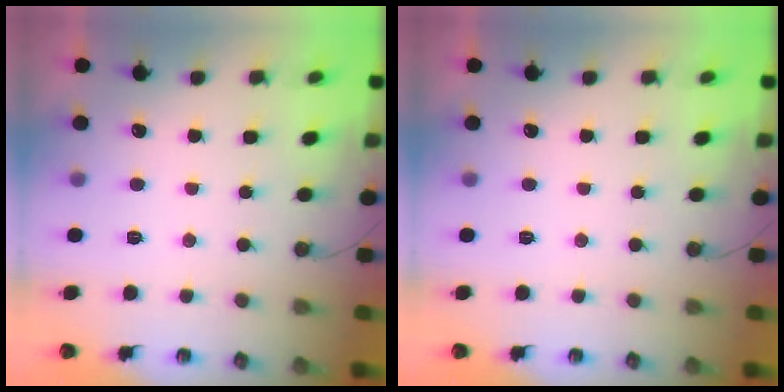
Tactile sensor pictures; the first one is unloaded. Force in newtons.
{"total": 0.0}